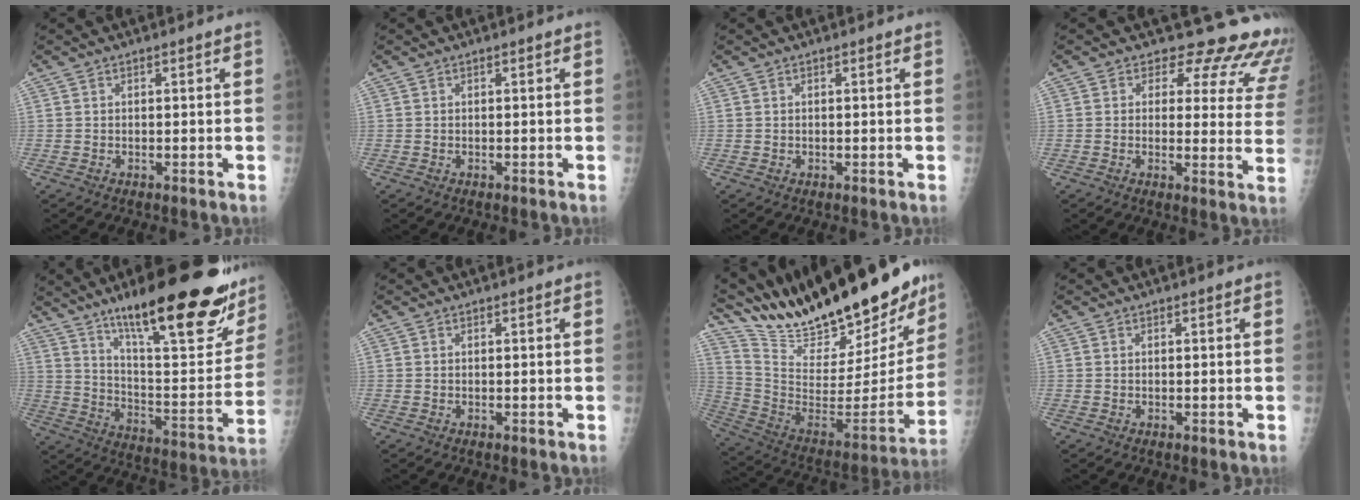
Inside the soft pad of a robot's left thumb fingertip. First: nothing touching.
{"total": 0.0}
{"total": 0.0}
{"total": 16.4, "force": [15.0, 5.9, 3.2], "torque": [0.016, -0.119, 0.135]}
{"total": 30.2, "force": [19.1, 7.9, 22.0], "torque": [-0.284, -0.072, 0.292]}
{"total": 0.0}
{"total": 35.0, "force": [28.4, 9.7, 18.0], "torque": [-0.279, -0.113, 0.436]}
{"total": 0.0}